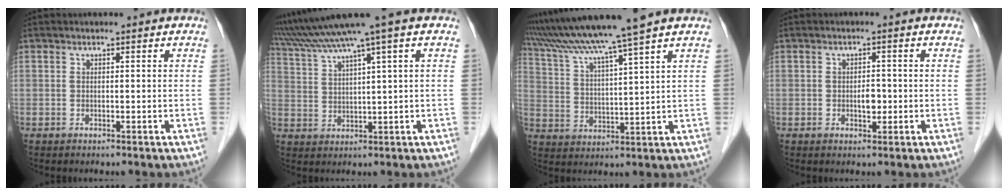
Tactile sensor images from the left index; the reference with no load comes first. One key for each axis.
{"total": 9.1, "fx": 6.9, "fy": -2.3, "fz": 5.5, "tx": -0.102, "ty": 0.023, "tz": 0.127}
{"total": 13.9, "fx": 11.4, "fy": -2.3, "fz": 7.6, "tx": -0.138, "ty": 0.007, "tz": 0.193}
{"total": 2.2, "fx": -0.5, "fy": 1.2, "fz": 1.8, "tx": -0.028, "ty": 0.003, "tz": -0.004}